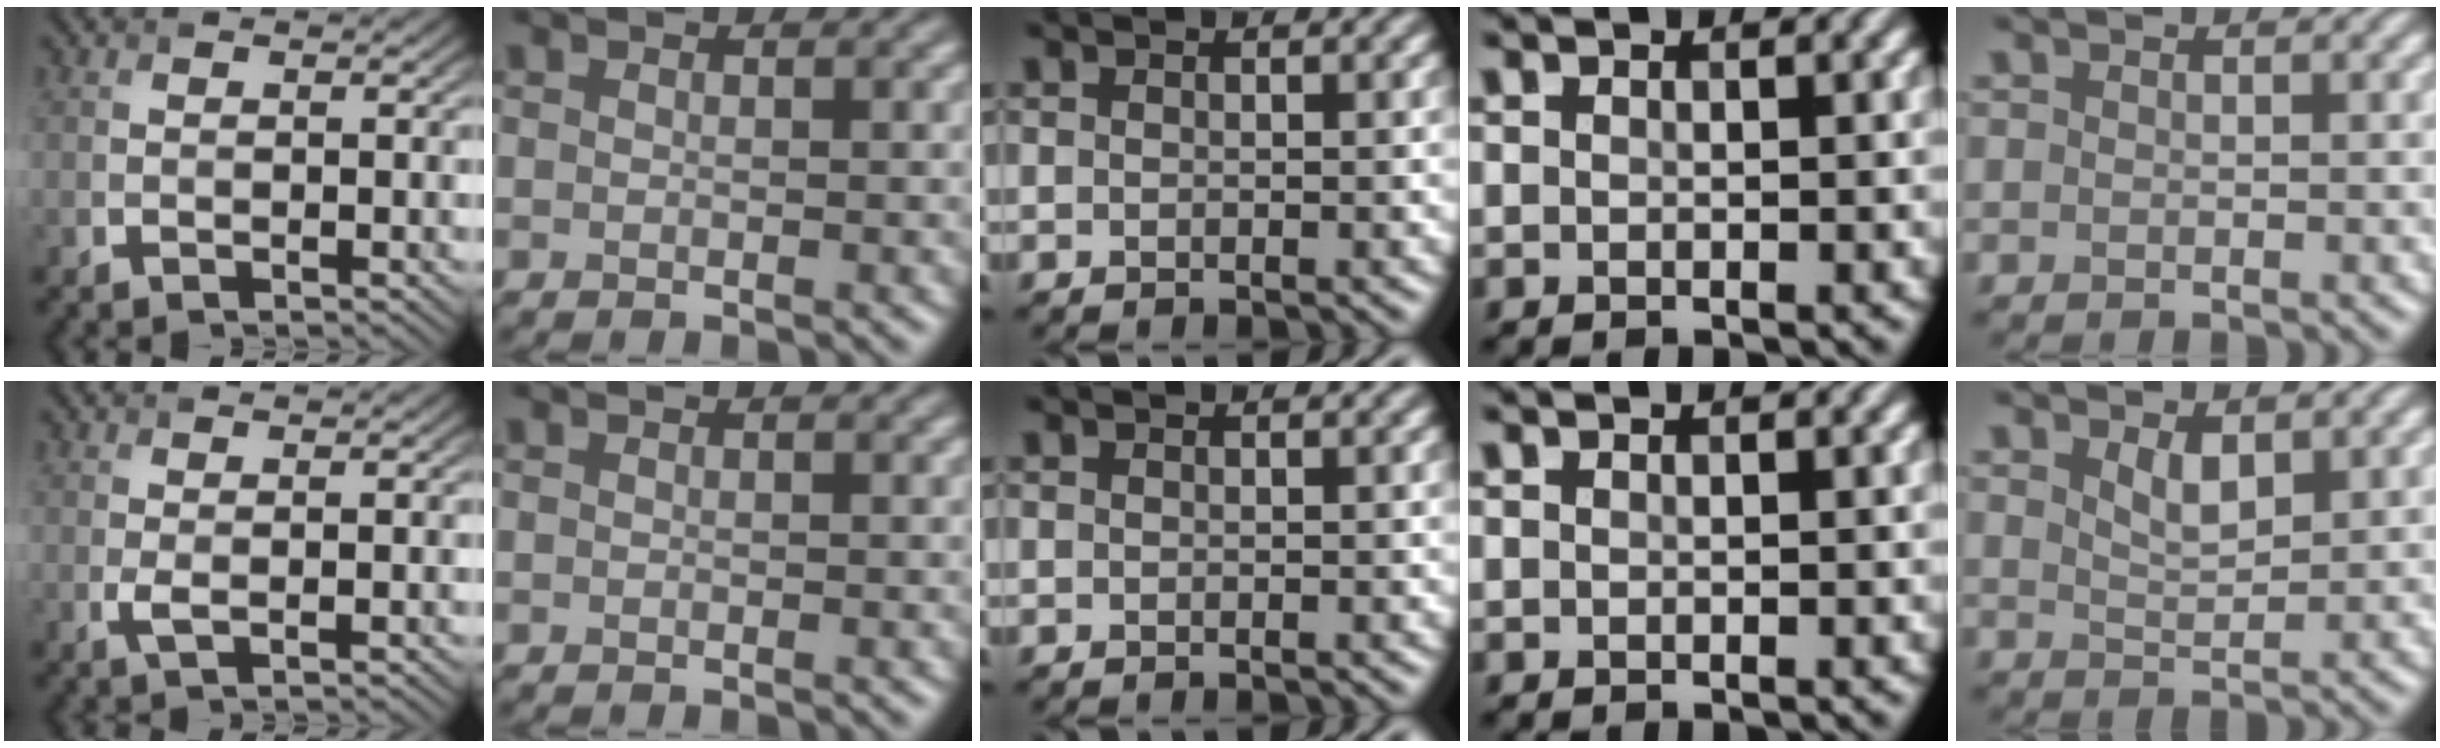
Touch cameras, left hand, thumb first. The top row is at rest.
{"thumb": {"total": 1.2, "force": [0.2, 0.3, 1.2], "torque": [-0.030, 0.001, 0.004]}, "little": {"total": 1.8, "force": [1.2, 0.6, 1.3], "torque": [-0.027, -0.004, 0.024]}}